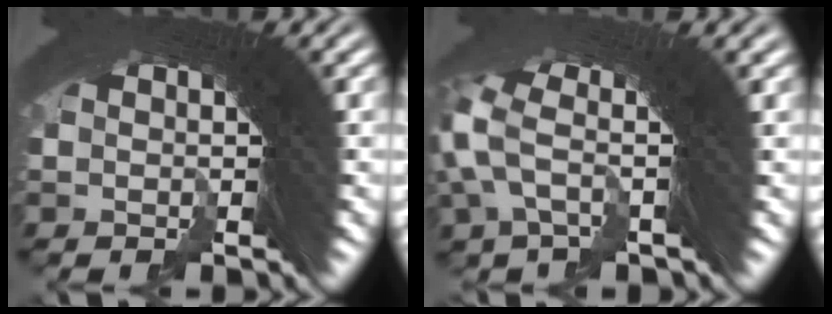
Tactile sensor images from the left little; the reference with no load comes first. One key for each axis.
{"total": 3.0, "fx": 1.0, "fy": 1.0, "fz": 2.7, "tx": -0.065, "ty": 0.006, "tz": 0.015}